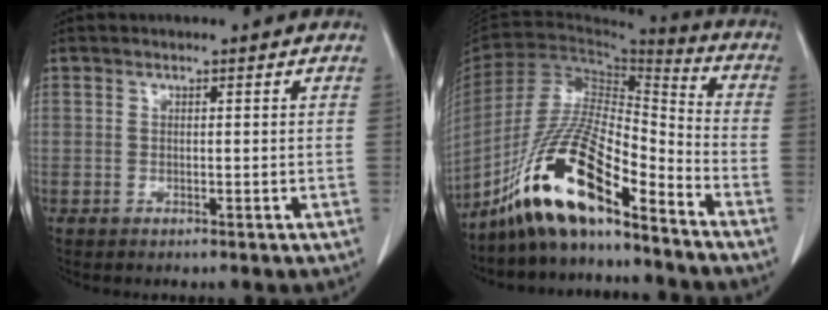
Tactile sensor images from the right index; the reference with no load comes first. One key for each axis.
{"total": 16.1, "fx": -11.6, "fy": 2.6, "fz": 10.9, "tx": -0.206, "ty": 0.002, "tz": -0.213}